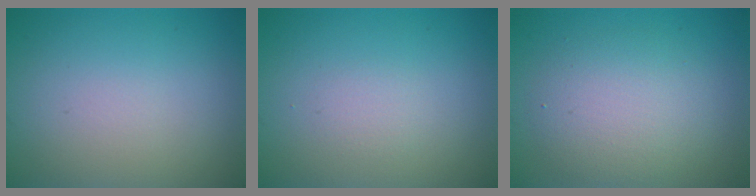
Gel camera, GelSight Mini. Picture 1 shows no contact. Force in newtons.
{"total": 0.9, "press": 0.9, "slide": 0.0}
{"total": 4.4, "press": 4.4, "slide": 0.3}